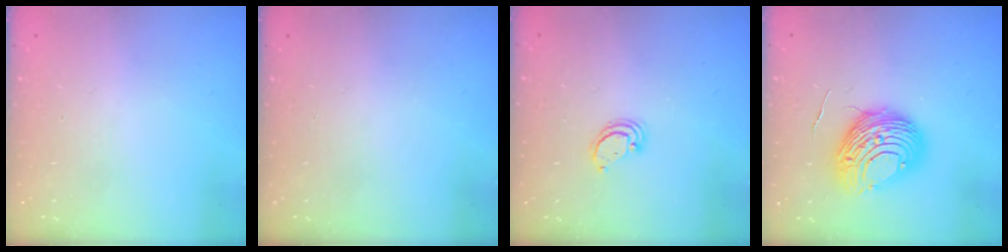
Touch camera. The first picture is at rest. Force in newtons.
{"total": 0.0}
{"total": 2.8, "press": 2.8, "slide": 0.2}
{"total": 10.8, "press": 10.8, "slide": 1.1}